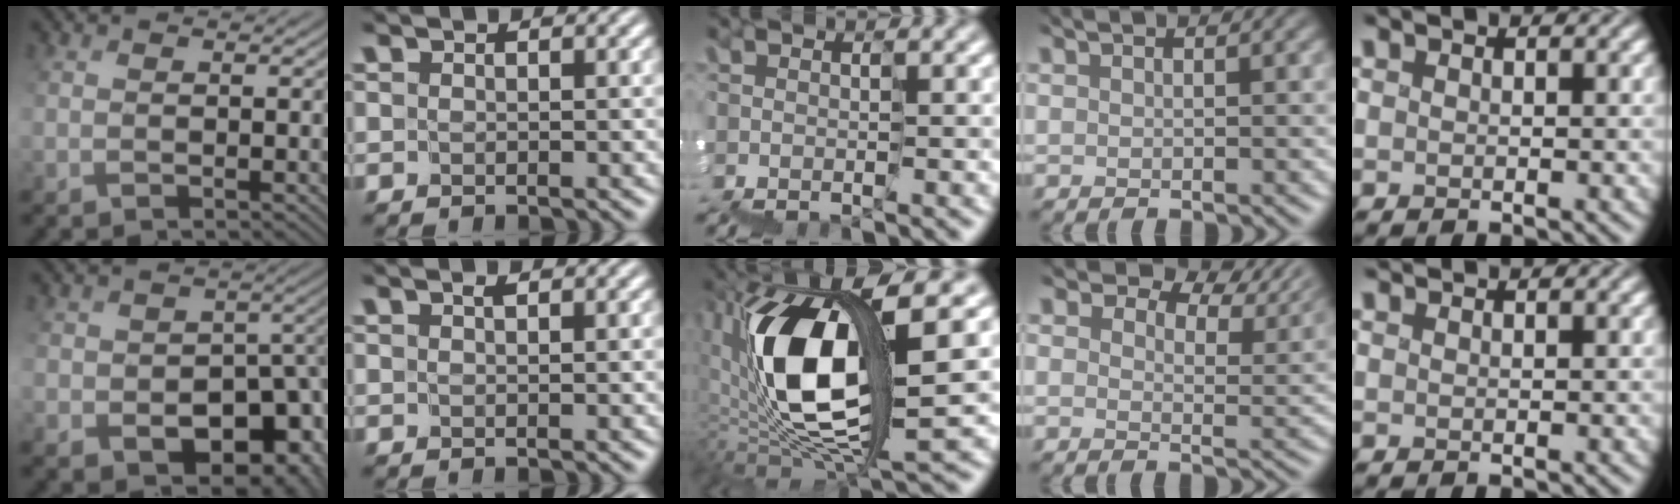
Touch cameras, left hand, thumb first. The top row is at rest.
{"thumb": {"total": 14.7, "force": [-6.5, 10.8, 7.6], "torque": [-0.108, -0.045, -0.088]}, "index": {"total": 0.8, "force": [0.6, 0.2, 0.5], "torque": [-0.005, -0.001, 0.009]}, "middle": {"total": 10.7, "force": [2.8, 3.1, 9.9], "torque": [-0.197, 0.007, 0.058]}, "ring": {"total": 5.7, "force": [4.3, 2.9, 2.4], "torque": [-0.041, -0.007, 0.053]}, "little": {"total": 1.5, "force": [1.4, 0.1, 0.4], "torque": [0.001, 0.005, 0.019]}}